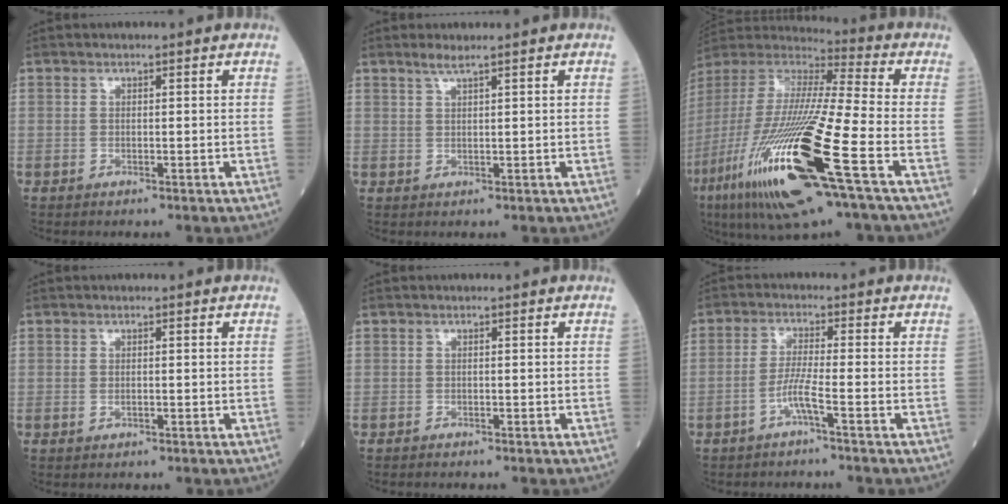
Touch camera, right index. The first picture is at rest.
{"total": 1.6, "force": [1.3, -0.2, 0.9], "torque": [-0.024, 0.002, 0.029]}
{"total": 27.7, "force": [-11.1, 2.3, 25.3], "torque": [-0.541, -0.070, -0.210]}
{"total": 0.5, "force": [-0.1, 0.3, 0.4], "torque": [-0.011, 0.000, -0.002]}
{"total": 0.7, "force": [-0.7, 0.1, 0.2], "torque": [-0.005, -0.001, -0.010]}
{"total": 3.3, "force": [-1.8, -0.7, 2.6], "torque": [-0.057, 0.003, -0.040]}